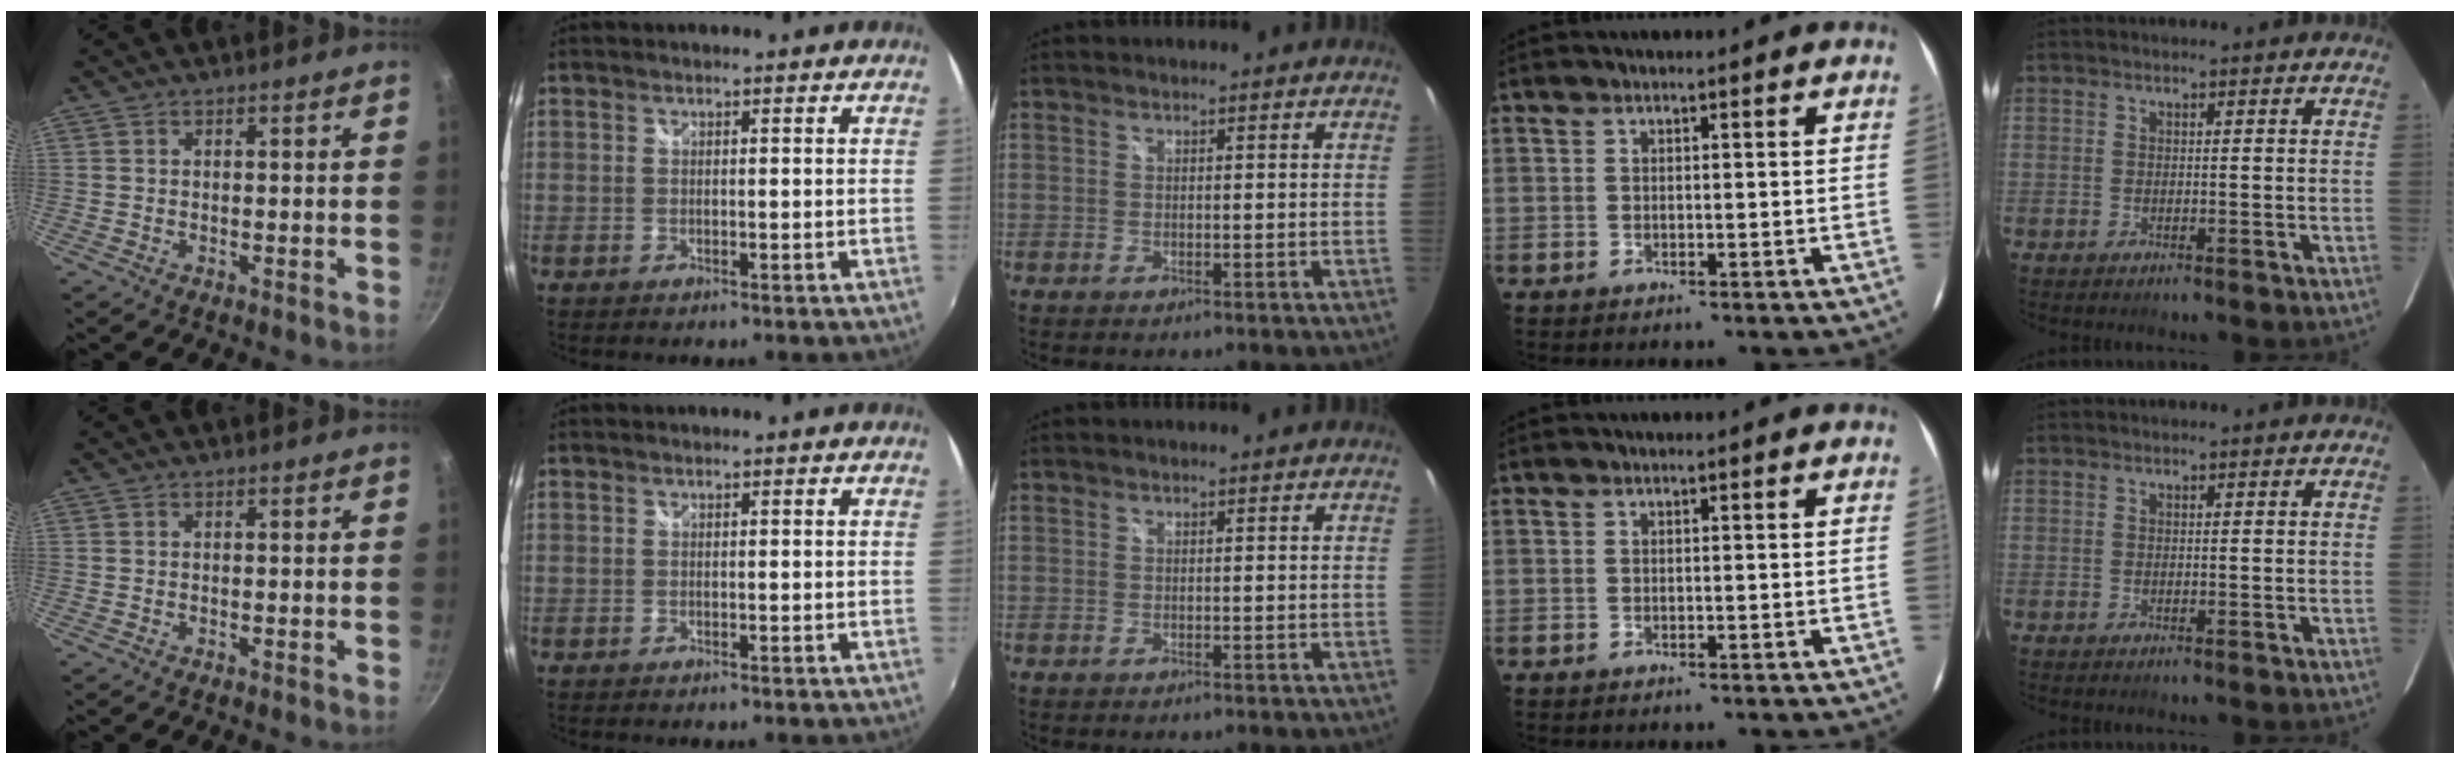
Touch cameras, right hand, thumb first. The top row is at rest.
{}